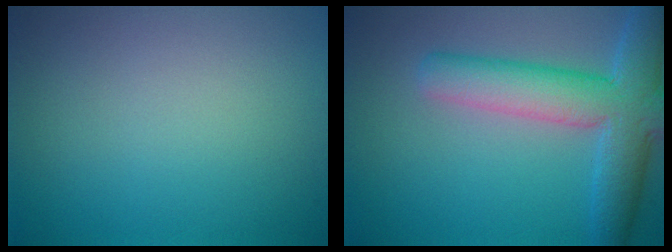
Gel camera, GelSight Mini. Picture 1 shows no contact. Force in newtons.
{"total": 7.1, "press": 7.1, "slide": 0.5}